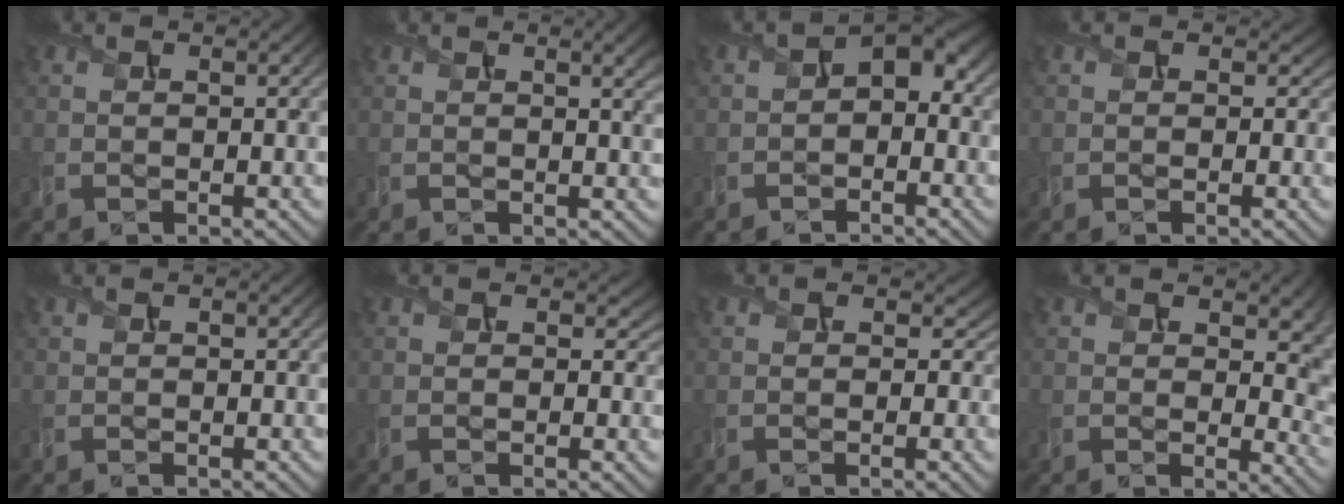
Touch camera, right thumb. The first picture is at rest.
{"total": 4.0, "force": [1.5, 1.2, 3.5], "torque": [-0.044, 0.006, 0.019]}
{"total": 3.7, "force": [-0.8, 2.5, 2.7], "torque": [-0.039, 0.005, -0.020]}
{"total": 1.1, "force": [0.2, 1.1, 0.4], "torque": [-0.011, -0.006, 0.003]}
{"total": 0.0}
{"total": 2.1, "force": [0.7, 1.5, 1.3], "torque": [-0.024, -0.010, 0.008]}
{"total": 2.6, "force": [0.4, 2.2, 1.2], "torque": [-0.023, -0.012, 0.006]}
{"total": 9.1, "force": [2.3, 5.8, 6.7], "torque": [-0.091, -0.029, 0.054]}